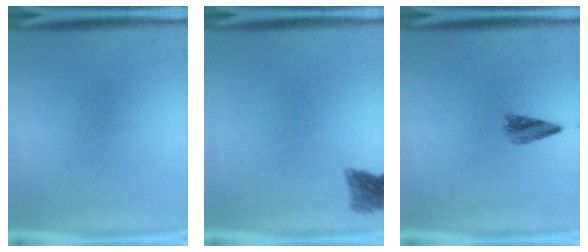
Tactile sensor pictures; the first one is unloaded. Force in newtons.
{"total": 2.8}
{"total": 2.6}